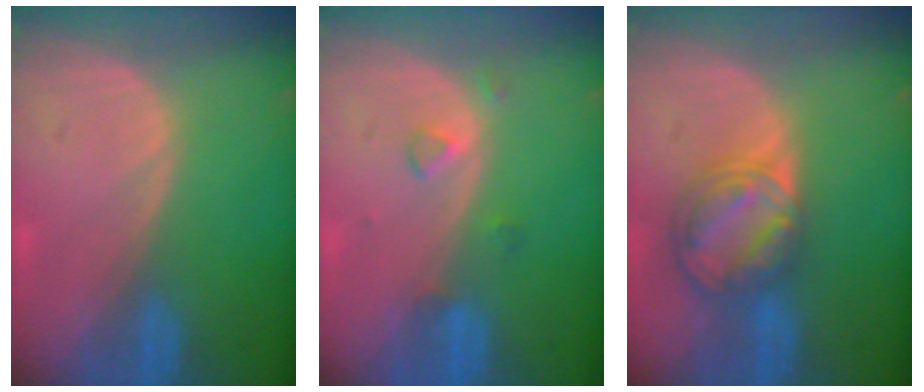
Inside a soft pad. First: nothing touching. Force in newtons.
{"total": 2.1, "press": 2.1, "slide": 0.1}
{"total": 8.5, "press": 7.2, "slide": 4.6}